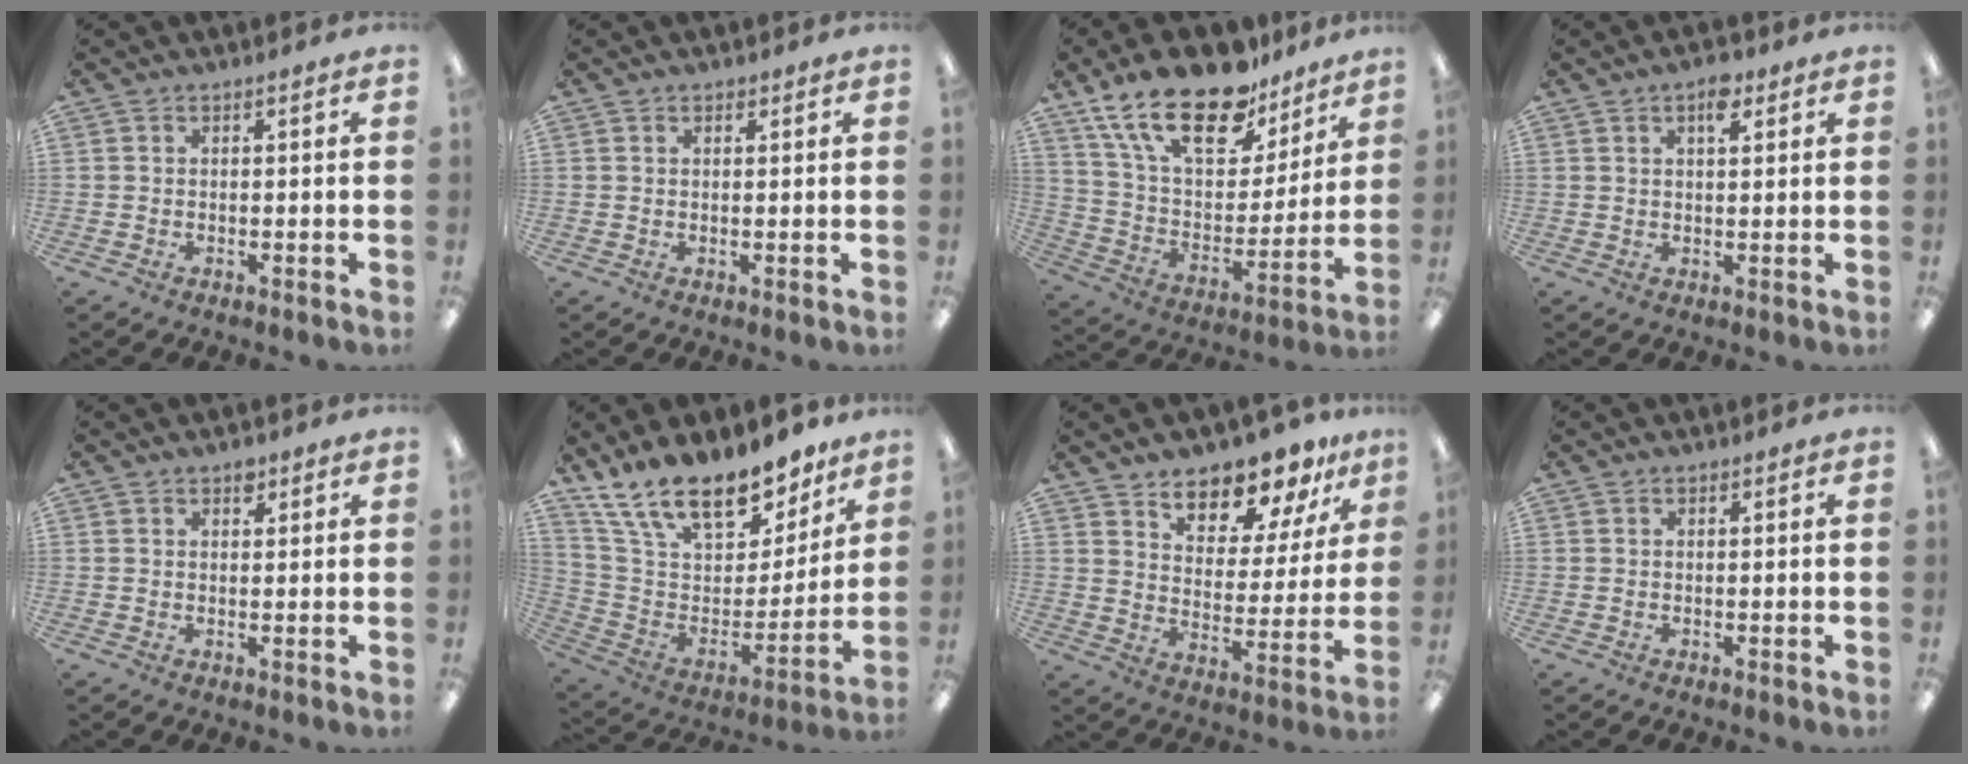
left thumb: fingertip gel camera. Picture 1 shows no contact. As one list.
[{"total": 0.8, "force": [0.6, 0.4, 0.2], "torque": [0.003, -0.003, 0.010]}, {"total": 22.7, "force": [15.8, 10.2, 12.6], "torque": [-0.230, -0.093, 0.282]}, {"total": 4.8, "force": [2.7, 2.0, 3.4], "torque": [-0.049, -0.004, 0.042]}, {"total": 2.3, "force": [1.5, 1.4, 1.0], "torque": [-0.004, -0.003, 0.024]}, {"total": 20.1, "force": [15.2, 8.9, 9.6], "torque": [-0.177, -0.106, 0.278]}, {"total": 11.4, "force": [10.4, 3.8, 2.9], "torque": [-0.046, -0.087, 0.190]}, {"total": 0.0}]